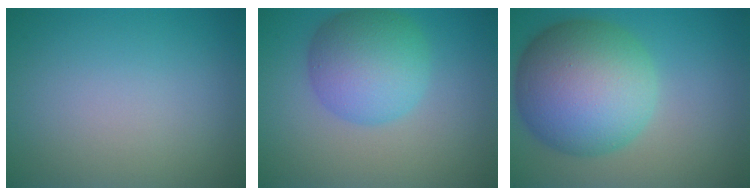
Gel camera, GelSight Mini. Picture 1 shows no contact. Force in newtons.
{"total": 6.5, "press": 6.5, "slide": 0.1}
{"total": 11.9, "press": 11.9, "slide": 0.2}